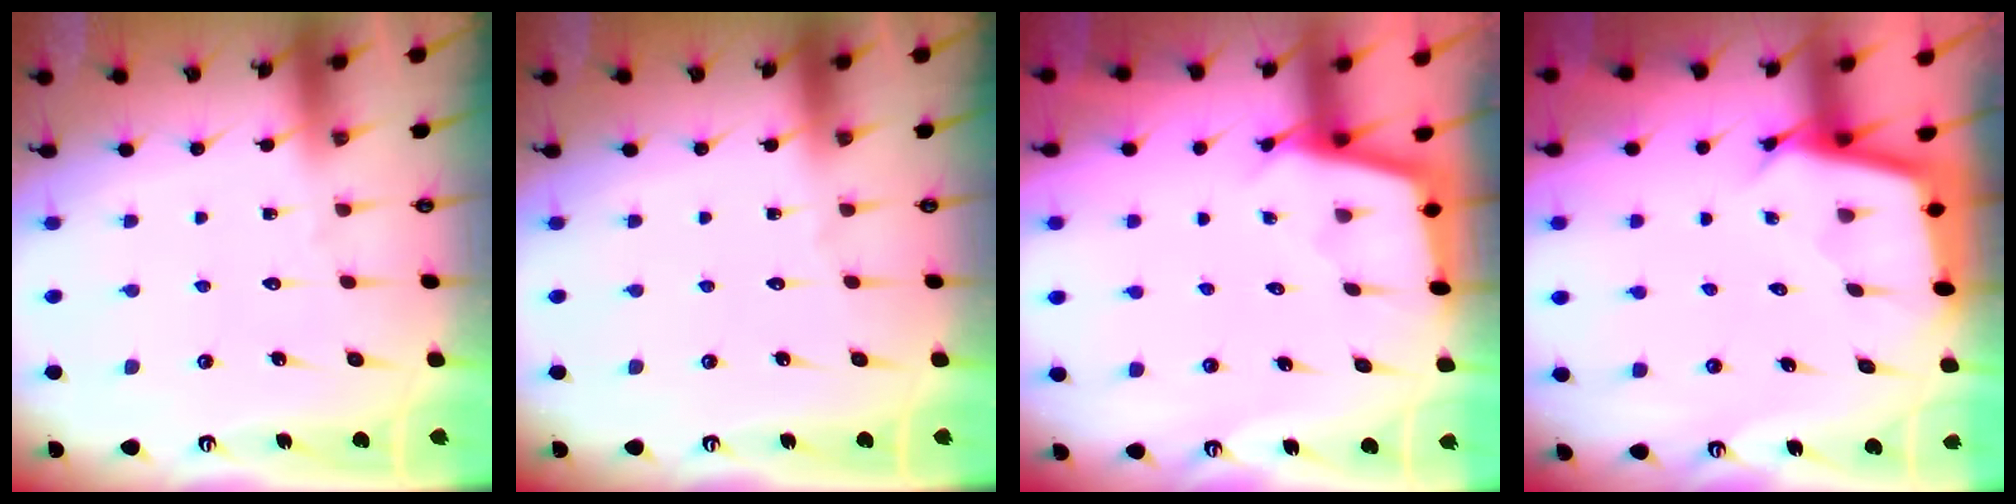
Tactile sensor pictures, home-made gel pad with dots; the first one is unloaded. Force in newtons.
{"total": 0.0}
{"total": 2.4, "press": 2.4, "slide": 0.2}
{"total": 4.4, "press": 4.3, "slide": 0.3}